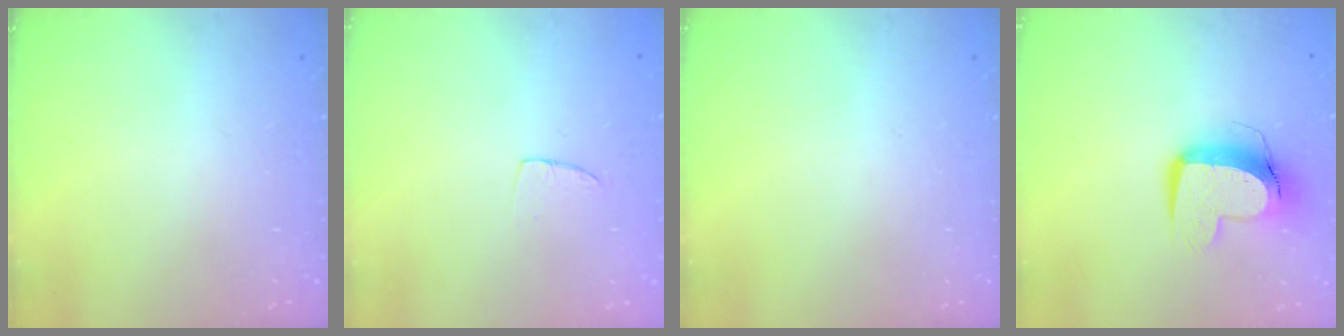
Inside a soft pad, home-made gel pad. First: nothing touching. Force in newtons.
{"total": 3.9, "press": 3.9, "slide": 0.3}
{"total": 0.0}
{"total": 11.3, "press": 11.2, "slide": 1.1}